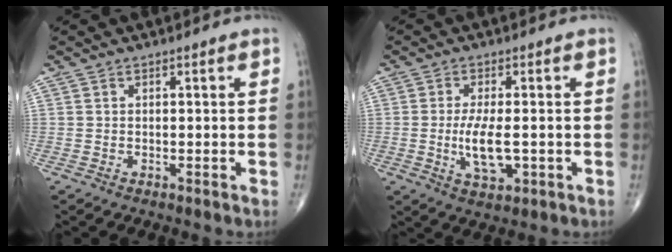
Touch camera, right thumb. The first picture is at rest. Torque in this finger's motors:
{"motor_torque": [0.54, 1.56, 0.63, 0.44, 0.22]}